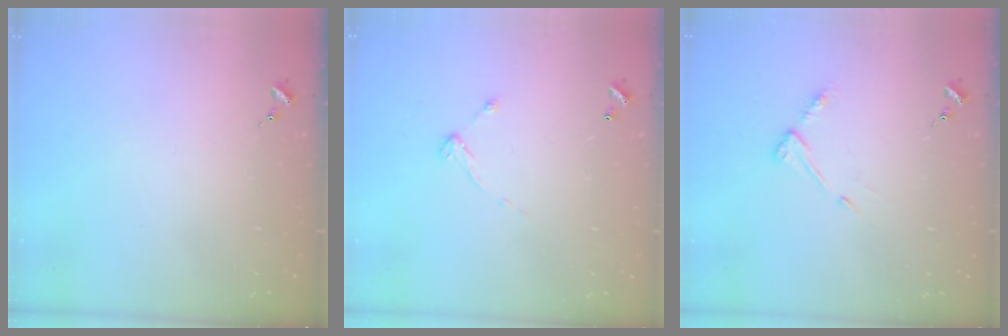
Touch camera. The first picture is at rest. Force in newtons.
{"total": 5.4, "press": 5.4, "slide": 0.3}
{"total": 5.6, "press": 5.6, "slide": 0.3}